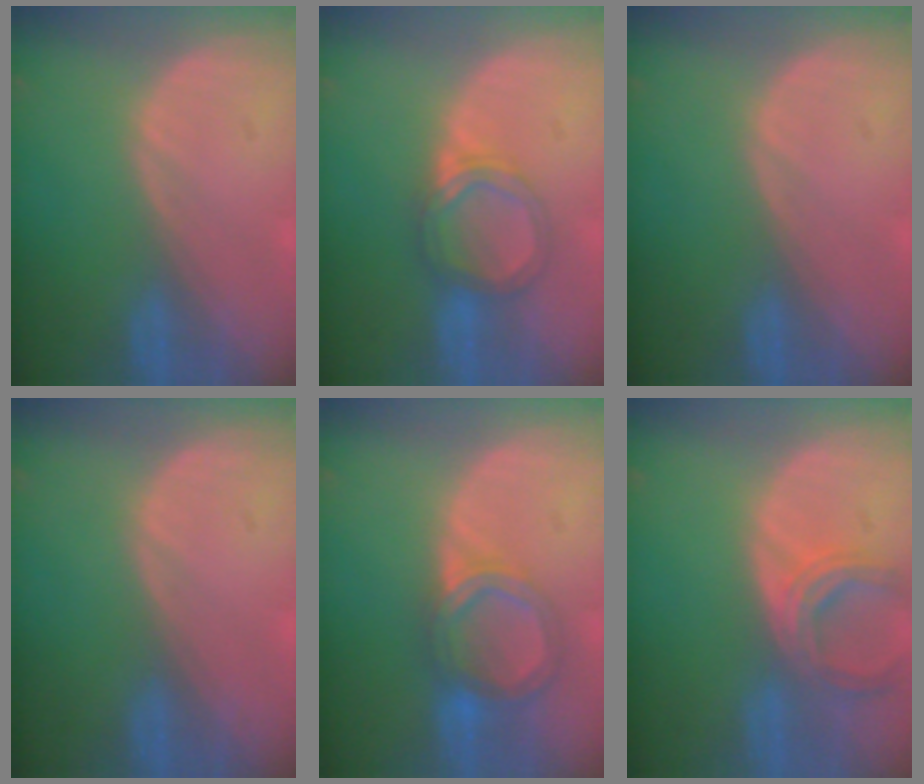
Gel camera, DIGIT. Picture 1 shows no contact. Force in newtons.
{"total": 5.3, "press": 5.0, "slide": 1.9}
{"total": 0.0}
{"total": 0.0}
{"total": 6.5, "press": 5.7, "slide": 3.1}
{"total": 6.0, "press": 5.5, "slide": 2.3}